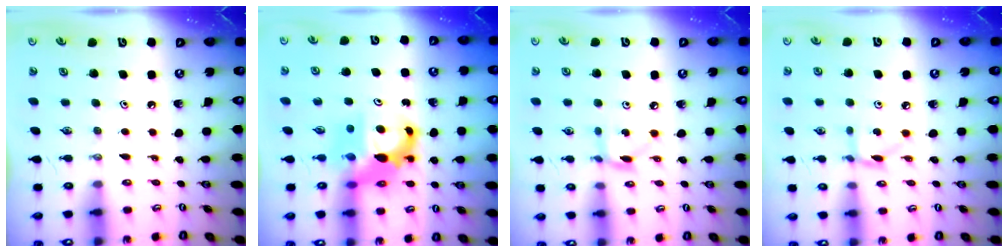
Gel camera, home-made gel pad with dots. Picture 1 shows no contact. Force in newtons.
{"total": 9.6, "press": 9.6, "slide": 1.1}
{"total": 3.0, "press": 3.0, "slide": 0.2}
{"total": 3.5, "press": 3.5, "slide": 0.4}